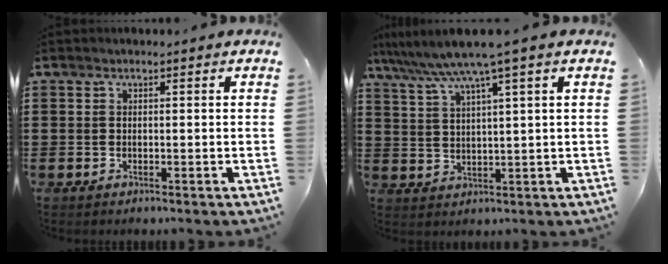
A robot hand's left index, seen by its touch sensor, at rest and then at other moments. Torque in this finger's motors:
{"motor_torque": [1.67, -0.47, 1.05, 0.21]}